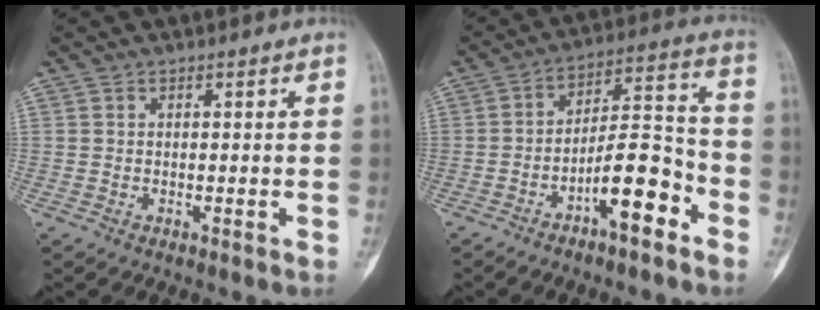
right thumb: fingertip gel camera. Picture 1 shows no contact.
{"total": 12.0, "force": [-6.2, 4.0, 9.5], "torque": [-0.149, 0.063, -0.102]}